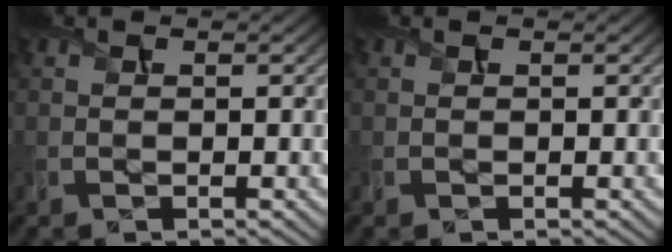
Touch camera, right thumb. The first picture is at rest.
{"total": 0.0}